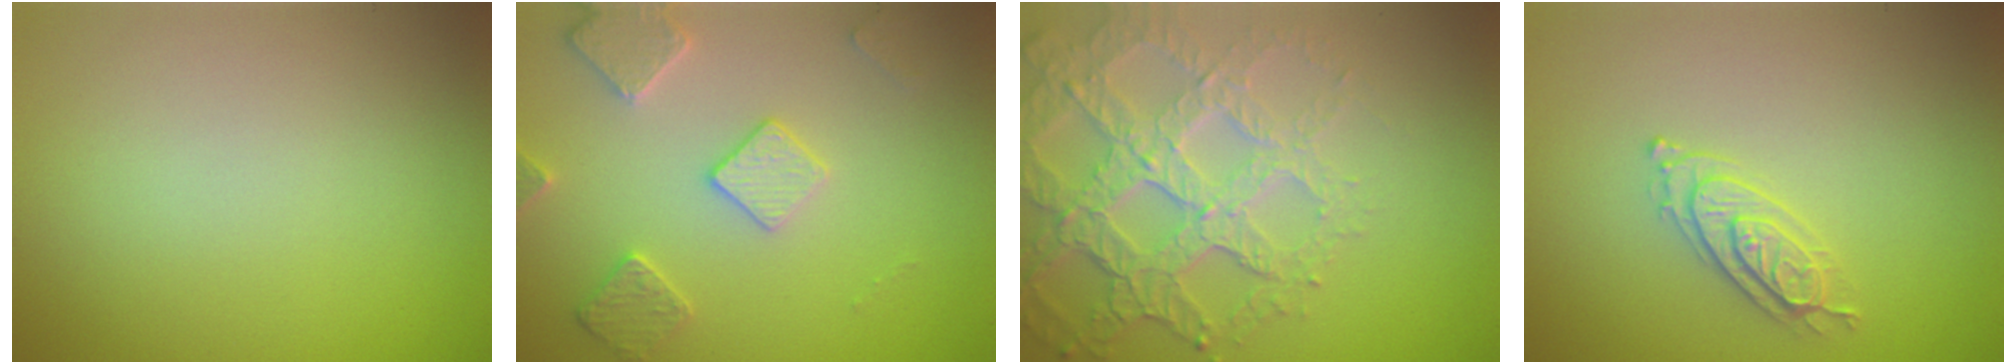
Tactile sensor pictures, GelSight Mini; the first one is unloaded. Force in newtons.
{"total": 3.2, "press": 3.1, "slide": 0.8}
{"total": 6.8, "press": 5.0, "slide": 4.7}
{"total": 2.2, "press": 2.2, "slide": 0.4}